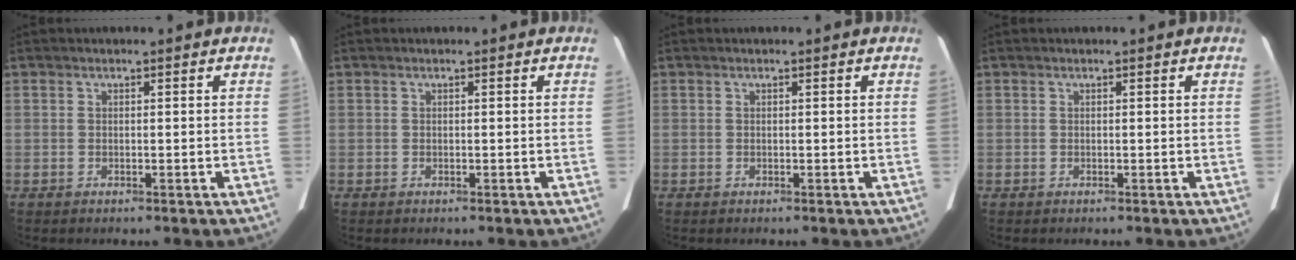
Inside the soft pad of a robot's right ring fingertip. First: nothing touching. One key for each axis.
{"total": 0.0}
{"total": 0.0}
{"total": 0.0}